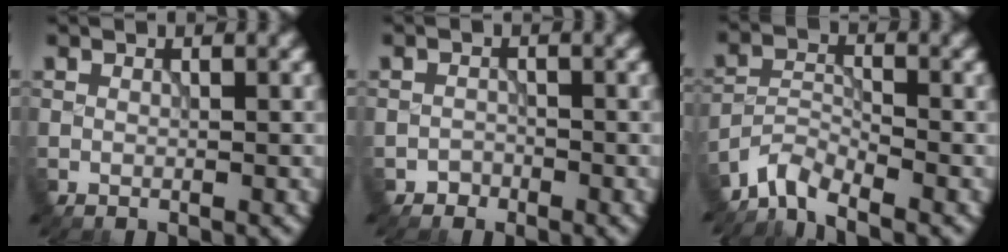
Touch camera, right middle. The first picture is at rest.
{"total": 1.1, "force": [-0.8, 0.6, -0.2], "torque": [0.010, -0.001, -0.016]}
{"total": 3.3, "force": [-3.1, 0.6, 0.9], "torque": [-0.015, -0.001, -0.073]}